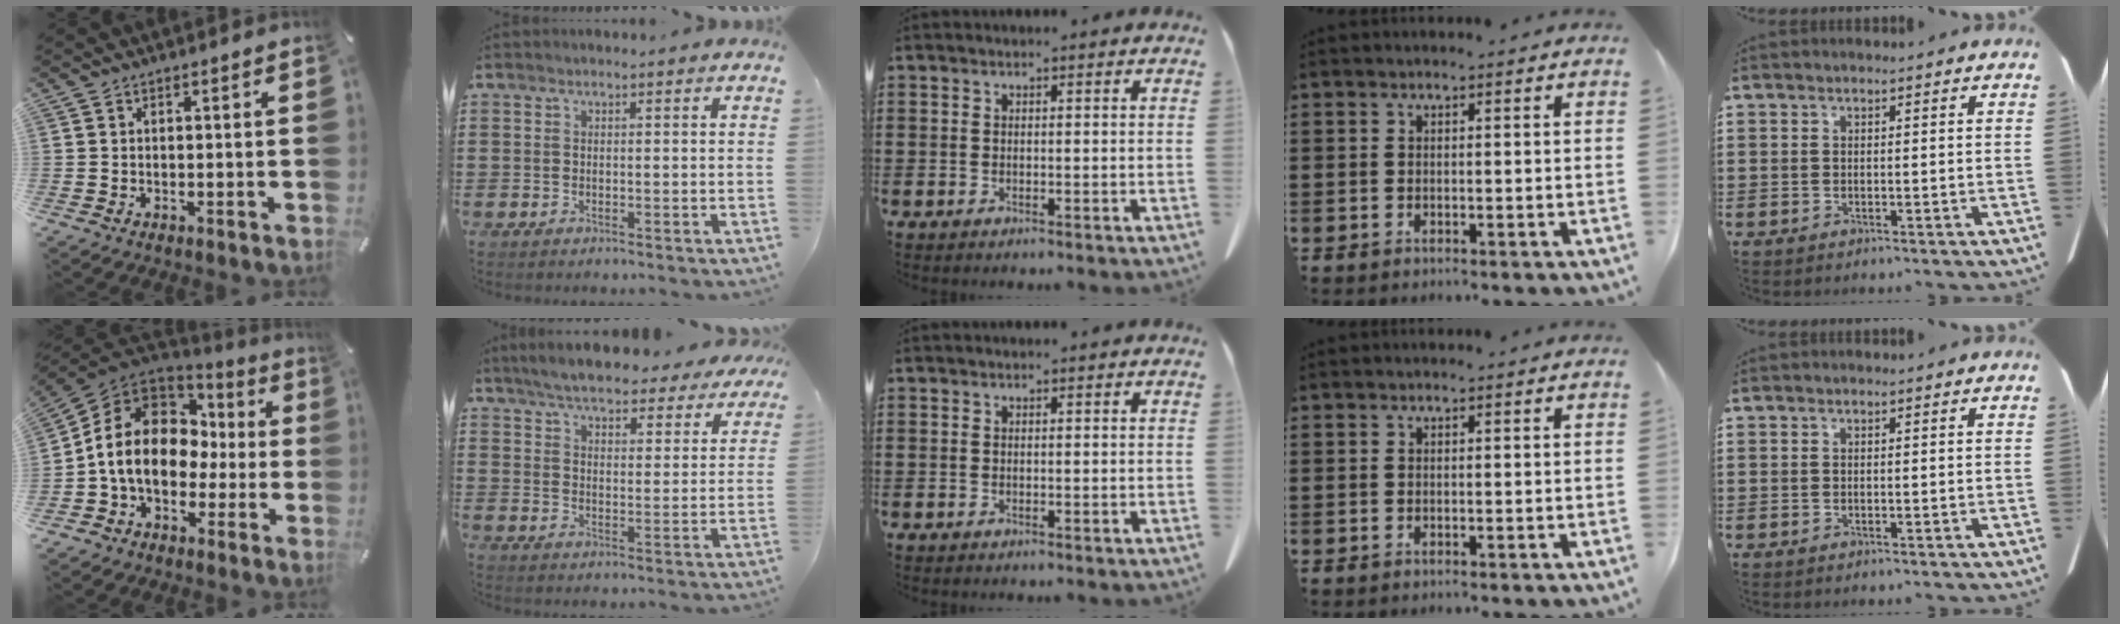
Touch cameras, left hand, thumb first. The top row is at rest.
{"thumb": {"total": 14.1, "force": [-0.9, 11.4, 8.2], "torque": [-0.183, 0.014, -0.015]}, "index": {"total": 6.0, "force": [5.8, 0.5, 1.4], "torque": [-0.055, -0.026, 0.102]}}